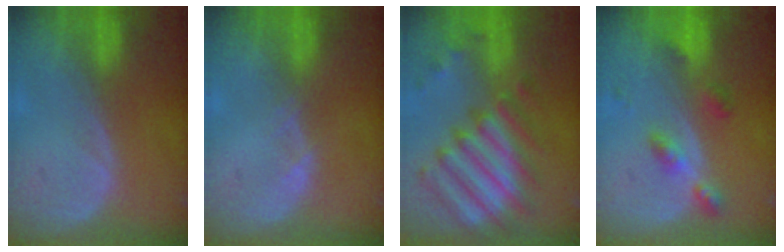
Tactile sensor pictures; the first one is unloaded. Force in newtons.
{"total": 0.8, "press": 0.8, "slide": 0.1}
{"total": 11.7, "press": 10.4, "slide": 5.3}
{"total": 4.6, "press": 4.4, "slide": 1.5}